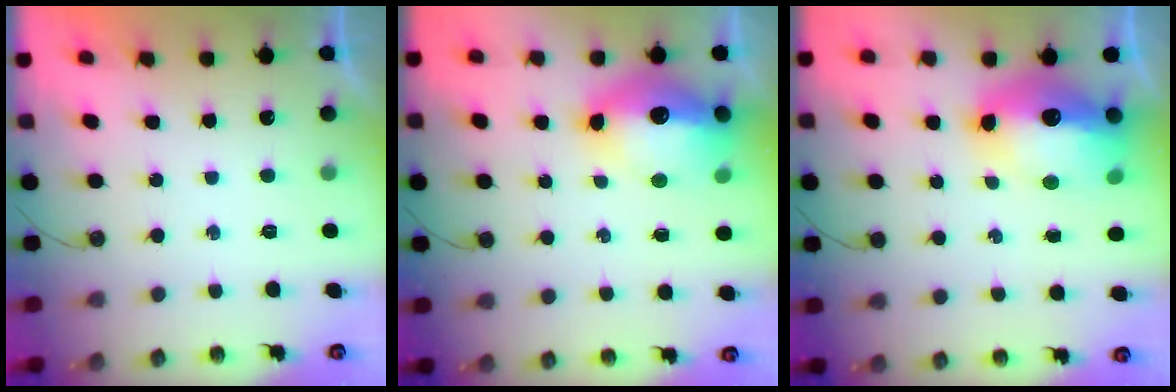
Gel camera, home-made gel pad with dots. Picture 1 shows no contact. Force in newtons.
{"total": 16.7, "press": 16.2, "slide": 4.2}
{"total": 17.7, "press": 17.7, "slide": 1.7}